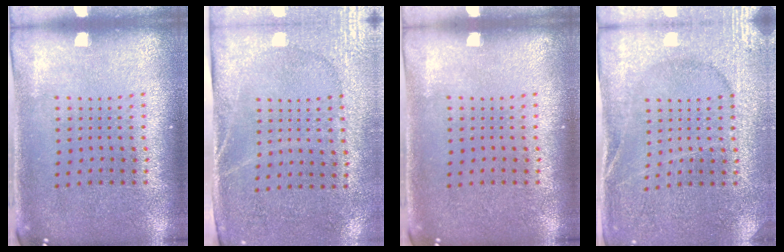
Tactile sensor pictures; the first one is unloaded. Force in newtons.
{"total": 2.7, "press": 2.3, "slide": 1.5}
{"total": 0.0}
{"total": 2.9, "press": 2.9, "slide": 0.3}